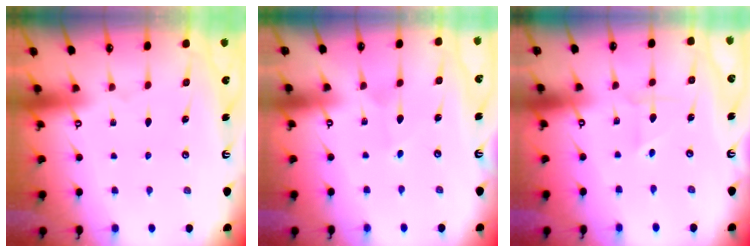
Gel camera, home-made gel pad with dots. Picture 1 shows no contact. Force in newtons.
{"total": 3.0, "press": 3.0, "slide": 0.2}
{"total": 2.0, "press": 2.0, "slide": 0.2}